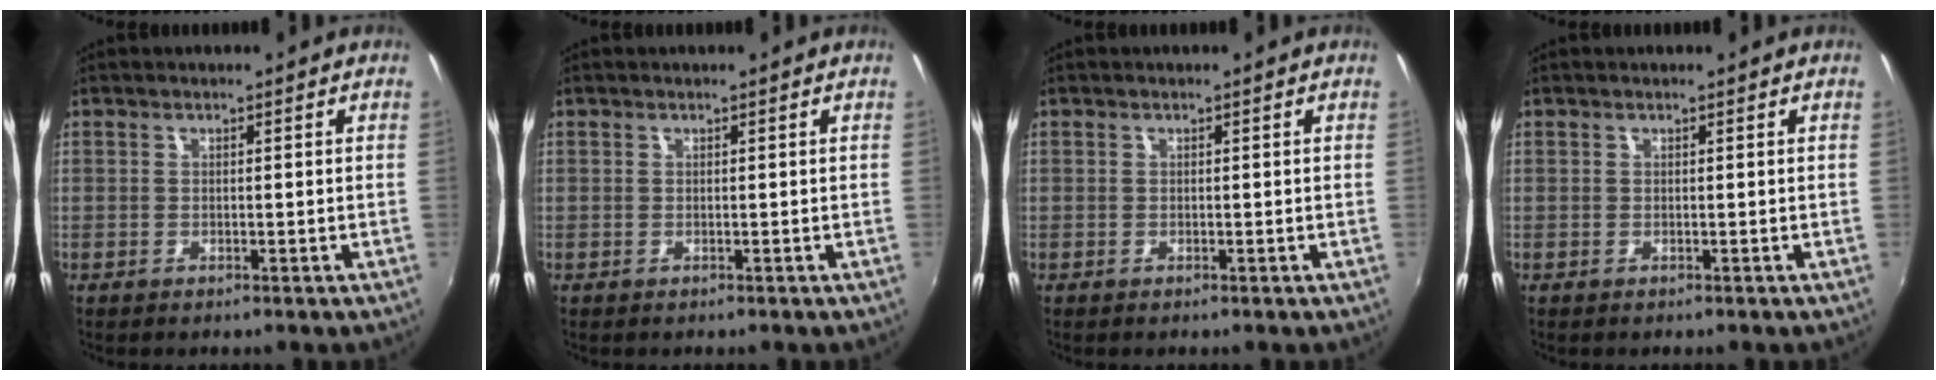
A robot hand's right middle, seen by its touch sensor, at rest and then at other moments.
{"total": 0.0}
{"total": 0.0}
{"total": 0.0}